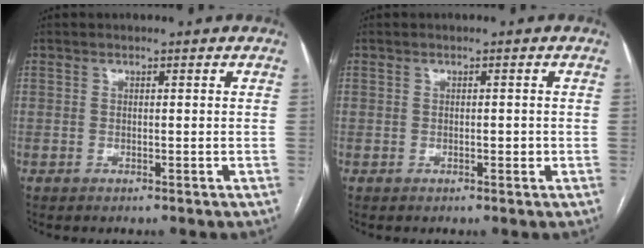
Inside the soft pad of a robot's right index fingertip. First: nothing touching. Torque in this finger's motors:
{"motor_torque": [0.33, -0.03, 0.02, 0.01]}